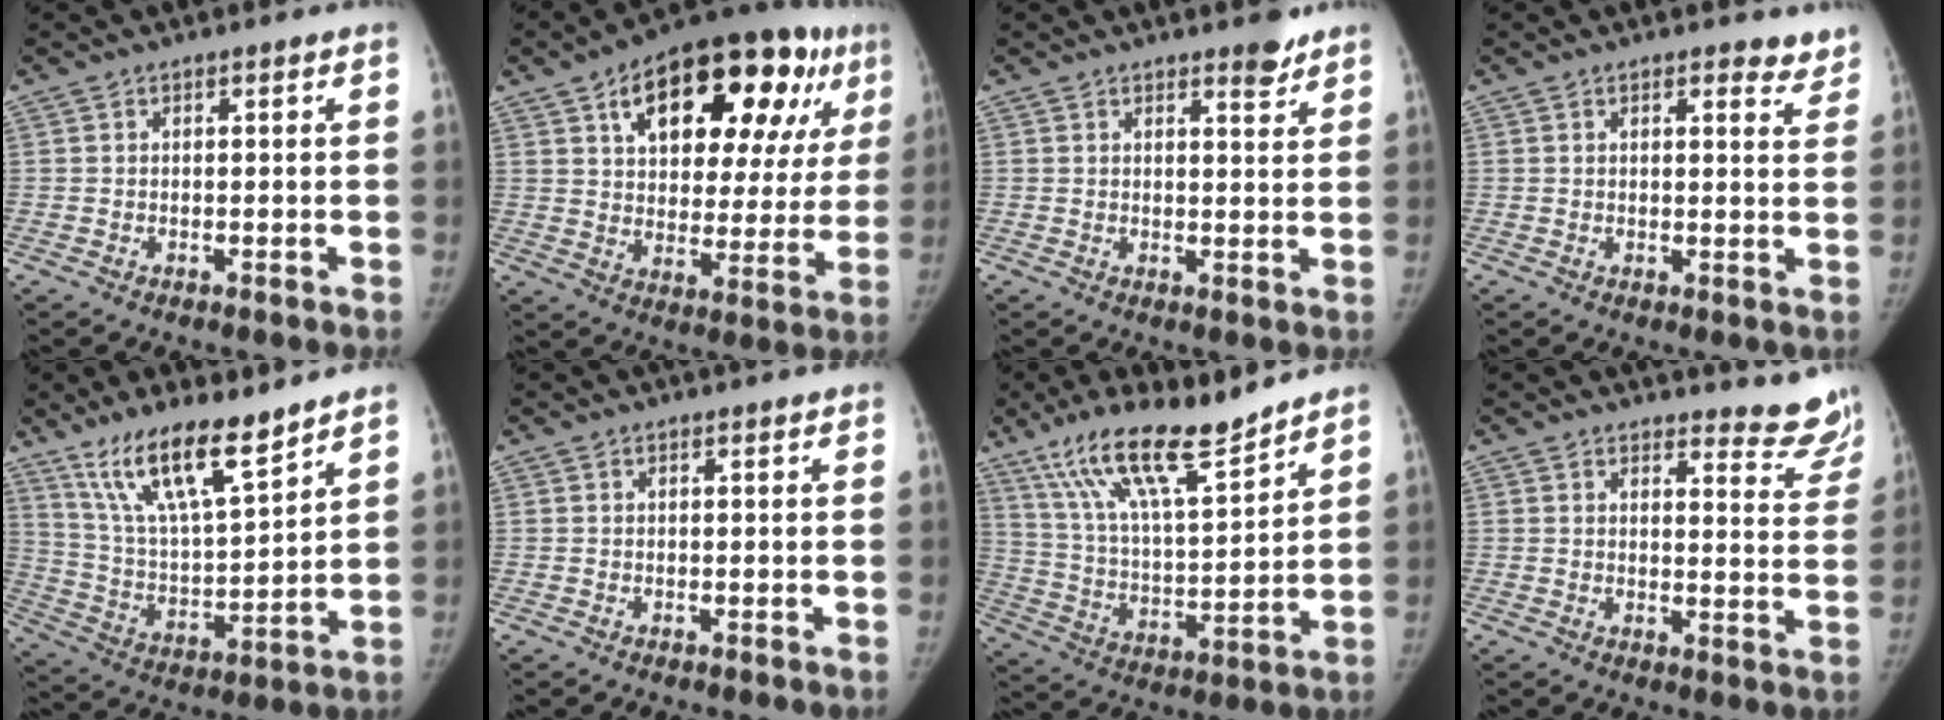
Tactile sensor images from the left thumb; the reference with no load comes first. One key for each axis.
{"total": 27.6, "fx": 12.6, "fy": 13.7, "fz": 20.4, "tx": -0.253, "ty": 0.014, "tz": 0.183}
{"total": 3.7, "fx": 2.9, "fy": 1.2, "fz": 2.1, "tx": -0.015, "ty": -0.020, "tz": 0.038}
{"total": 5.0, "fx": 3.9, "fy": 1.9, "fz": 2.5, "tx": 0.003, "ty": -0.018, "tz": 0.040}
{"total": 16.1, "fx": 11.6, "fy": 4.0, "fz": 10.4, "tx": -0.164, "ty": -0.063, "tz": 0.227}
{"total": 0.5, "fx": 0.5, "fy": 0.1, "fz": 0.2, "tx": -0.006, "ty": -0.002, "tz": 0.008}
{"total": 18.0, "fx": 13.6, "fy": 3.7, "fz": 11.2, "tx": -0.176, "ty": -0.069, "tz": 0.249}
{"total": 10.2, "fx": 9.9, "fy": 2.2, "fz": 1.1, "tx": 0.024, "ty": -0.099, "tz": 0.094}